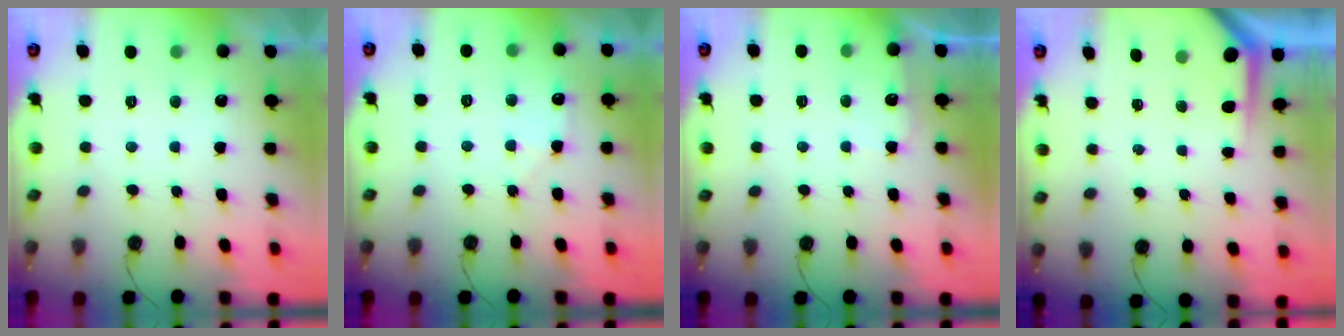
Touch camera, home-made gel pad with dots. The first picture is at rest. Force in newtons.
{"total": 5.8, "press": 5.8, "slide": 0.9}
{"total": 4.0, "press": 4.0, "slide": 0.5}
{"total": 3.2, "press": 3.2, "slide": 0.4}